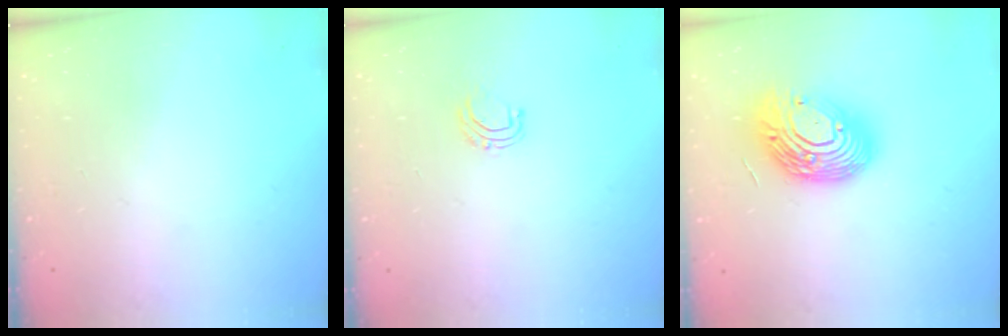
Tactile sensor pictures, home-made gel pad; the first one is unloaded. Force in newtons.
{"total": 4.2, "press": 4.2, "slide": 0.2}
{"total": 17.8, "press": 17.7, "slide": 1.4}